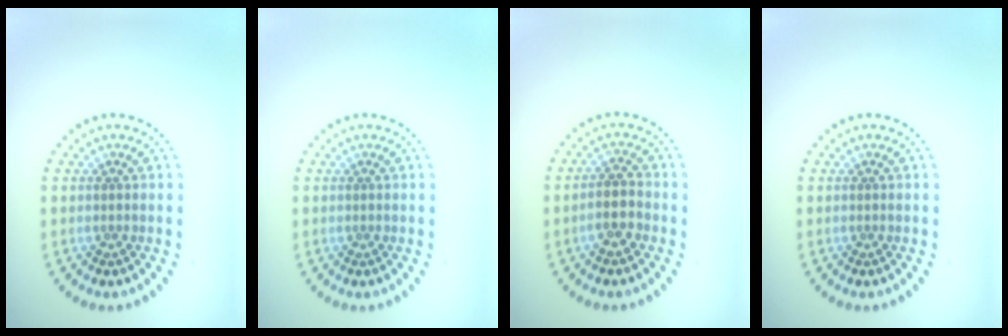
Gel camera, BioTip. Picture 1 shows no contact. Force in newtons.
{"total": 0.0}
{"total": 2.4, "press": 2.2, "slide": 1.0}
{"total": 0.0}